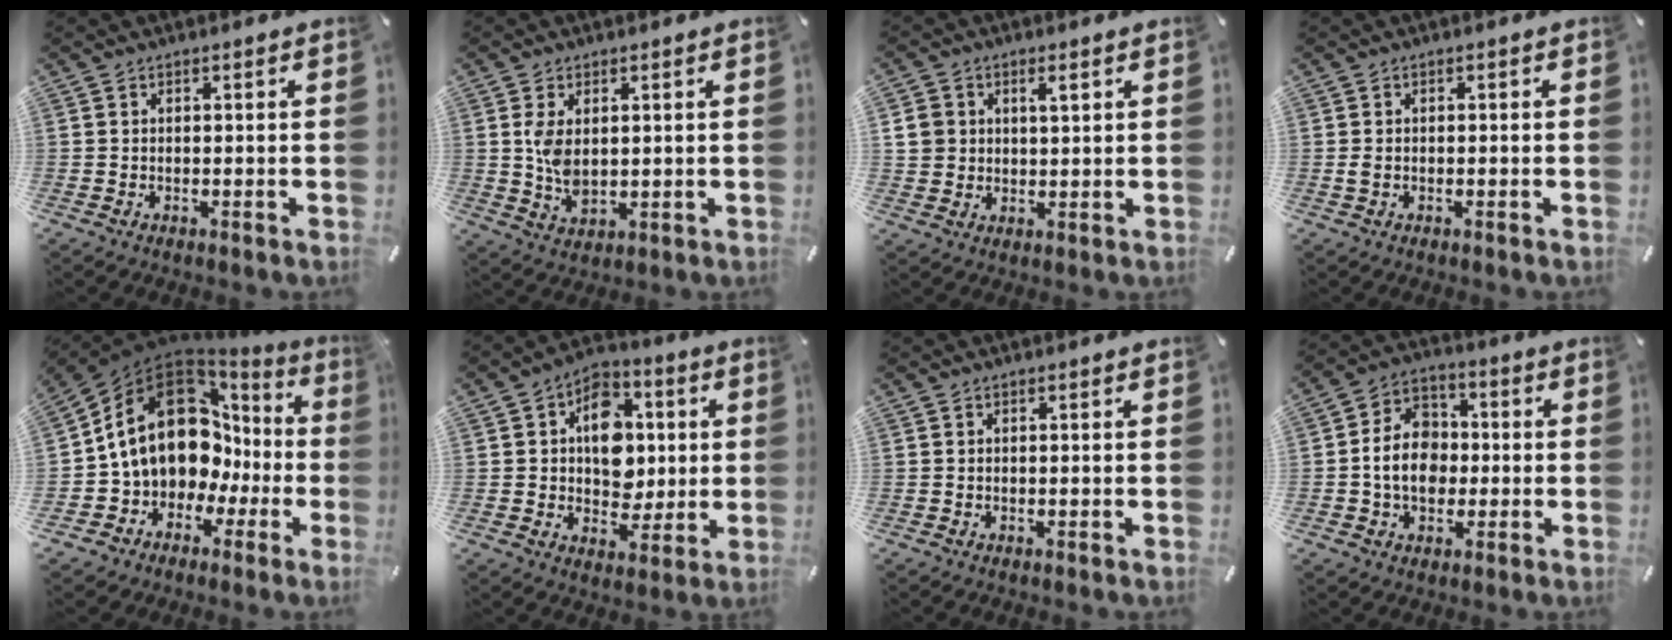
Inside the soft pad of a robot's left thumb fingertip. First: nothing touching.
{"total": 6.1, "force": [1.3, 3.6, 4.8], "torque": [-0.109, -0.005, 0.019]}
{"total": 5.5, "force": [1.9, 4.6, 2.4], "torque": [-0.053, 0.000, 0.030]}
{"total": 1.4, "force": [-0.3, 0.9, 1.0], "torque": [-0.020, 0.002, -0.006]}
{"total": 19.2, "force": [4.2, 14.2, 12.2], "torque": [-0.228, -0.033, 0.083]}
{"total": 12.5, "force": [1.3, 10.0, 7.4], "torque": [-0.095, 0.010, 0.027]}
{"total": 0.0}
{"total": 10.3, "force": [-1.2, 8.5, 5.7], "torque": [-0.113, 0.021, -0.021]}